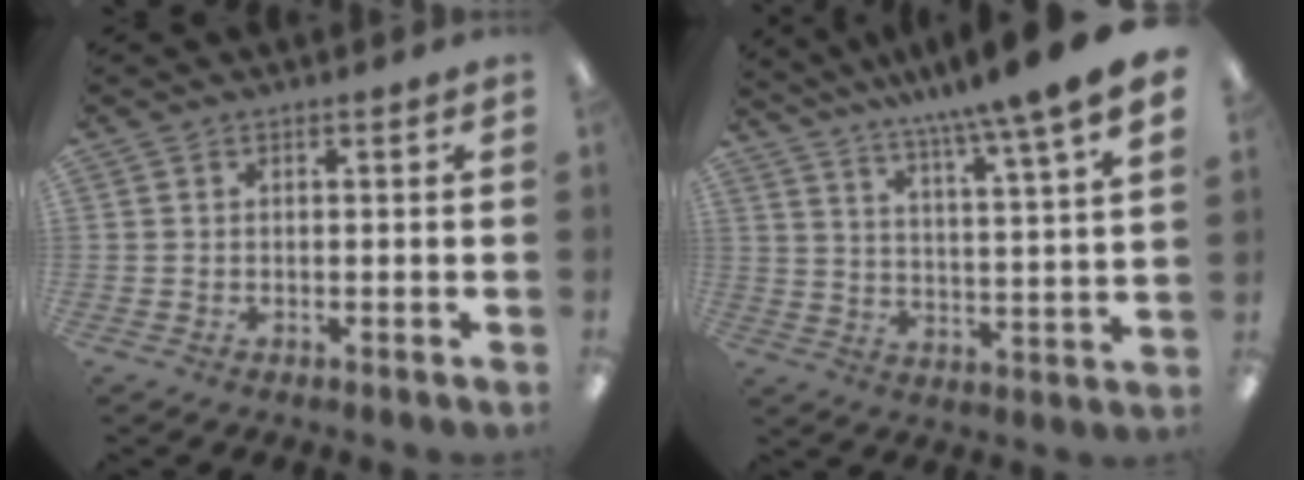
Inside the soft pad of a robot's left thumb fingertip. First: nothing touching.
{"total": 10.4, "force": [9.2, -0.8, 4.8], "torque": [-0.085, -0.082, 0.144]}